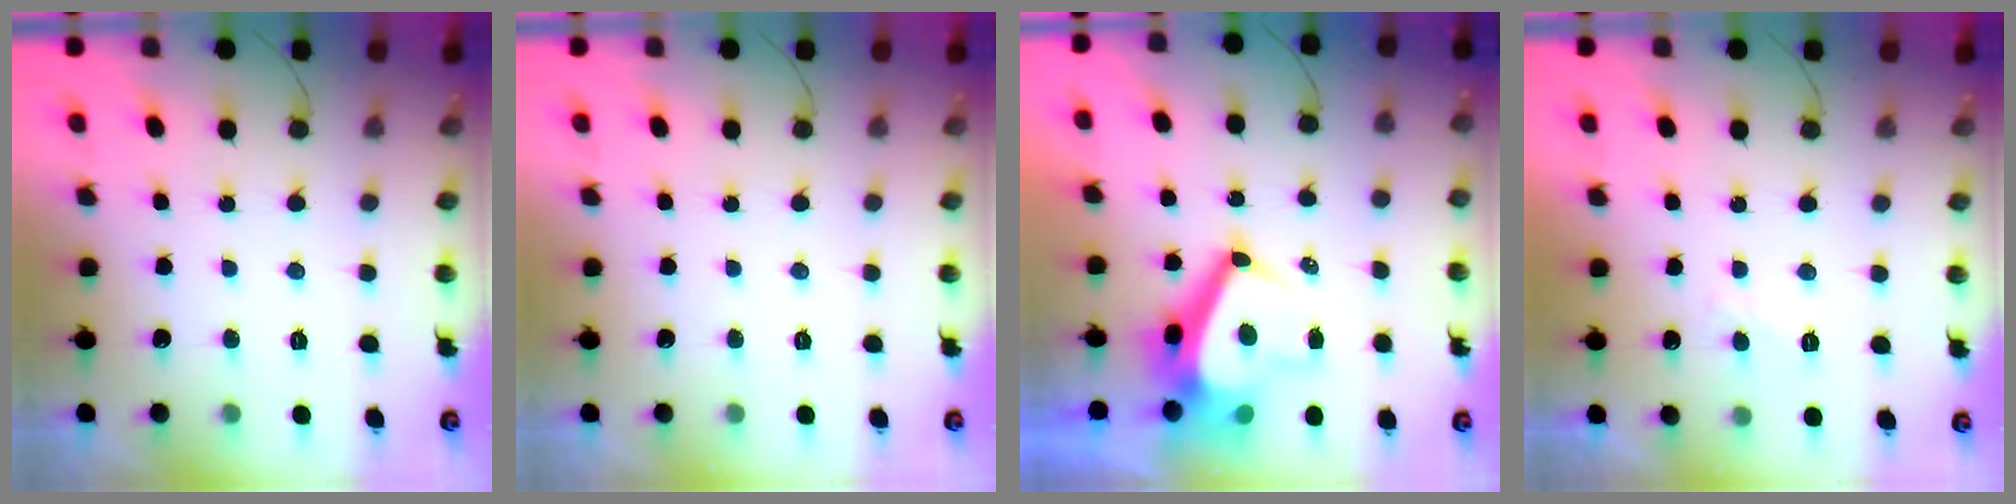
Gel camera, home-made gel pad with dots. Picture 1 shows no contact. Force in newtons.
{"total": 0.0}
{"total": 11.1, "press": 11.1, "slide": 0.9}
{"total": 3.1, "press": 2.9, "slide": 0.9}